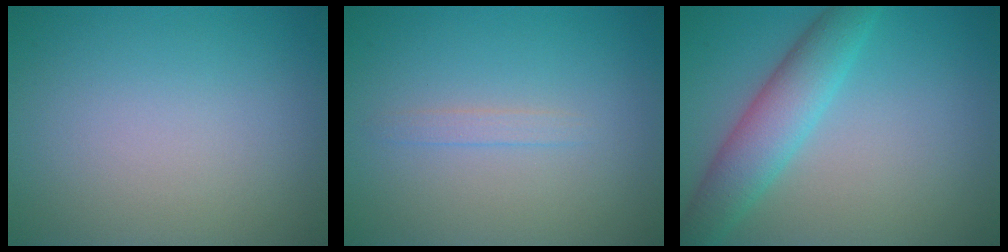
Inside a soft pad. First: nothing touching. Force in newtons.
{"total": 0.9, "press": 0.9, "slide": 0.0}
{"total": 4.9, "press": 4.9, "slide": 0.1}